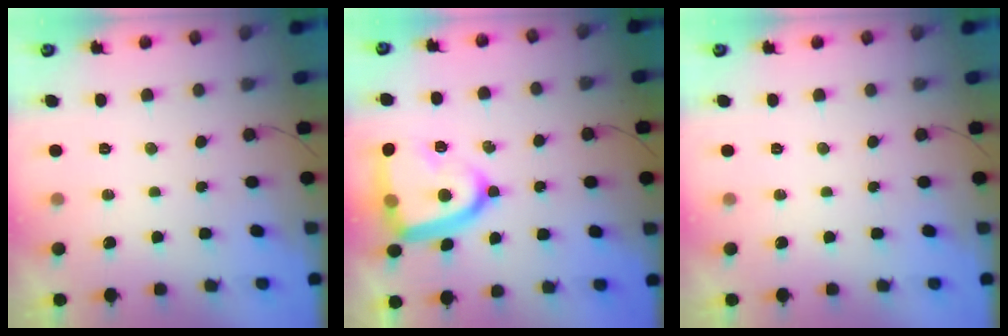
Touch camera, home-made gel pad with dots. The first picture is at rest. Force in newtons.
{"total": 17.1, "press": 17.0, "slide": 1.2}
{"total": 0.0}